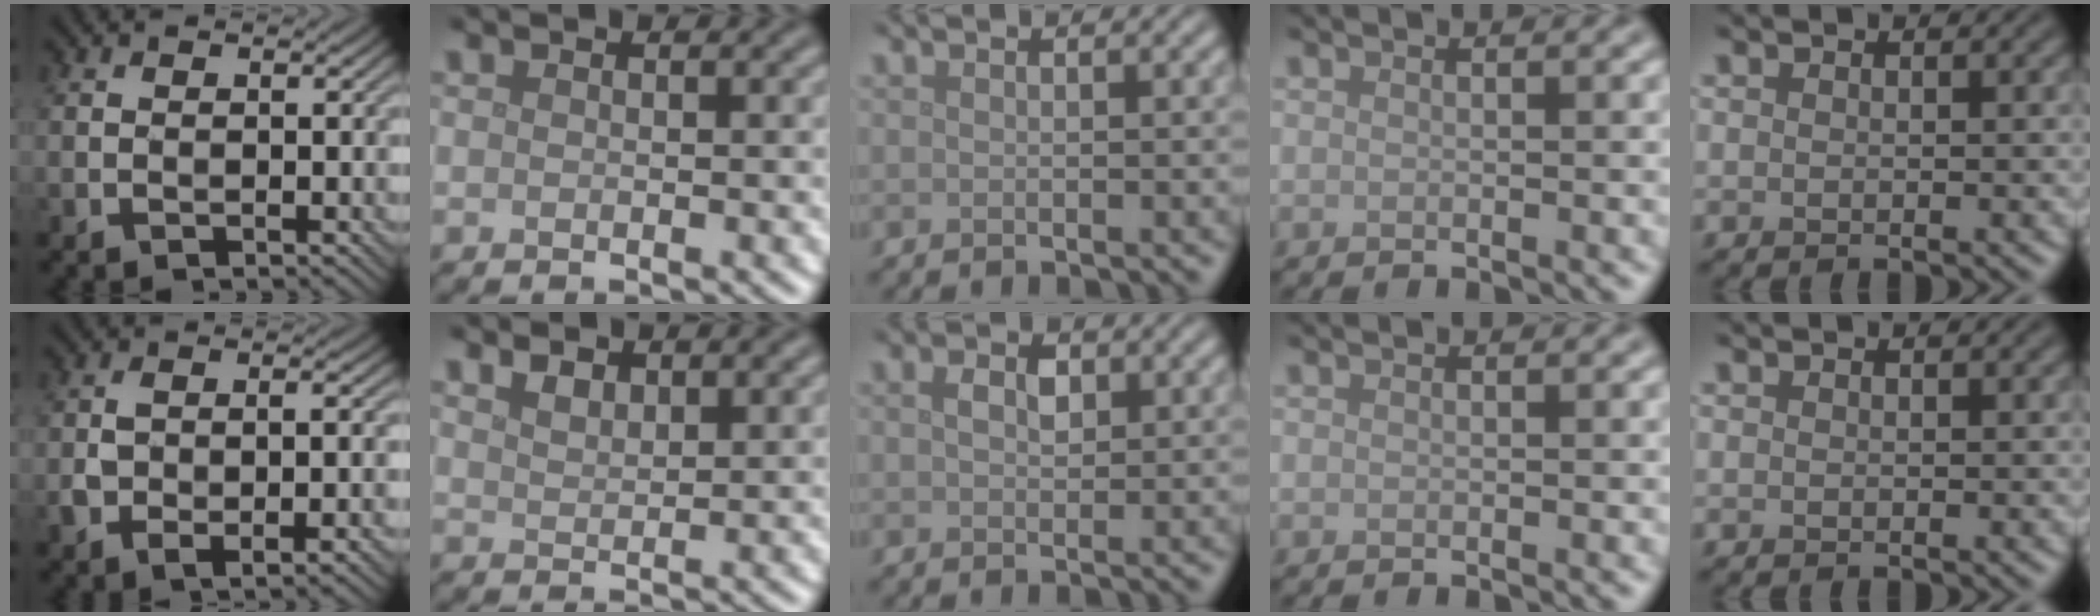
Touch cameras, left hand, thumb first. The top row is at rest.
{"thumb": {"total": 7.4, "force": [-3.2, 3.4, 5.7], "torque": [-0.106, -0.012, -0.051]}, "index": {"total": 1.9, "force": [1.6, 0.9, 0.8], "torque": [-0.018, 0.001, 0.032]}, "middle": {"total": 1.9, "force": [0.5, 1.2, 1.4], "torque": [-0.028, 0.002, 0.008]}}